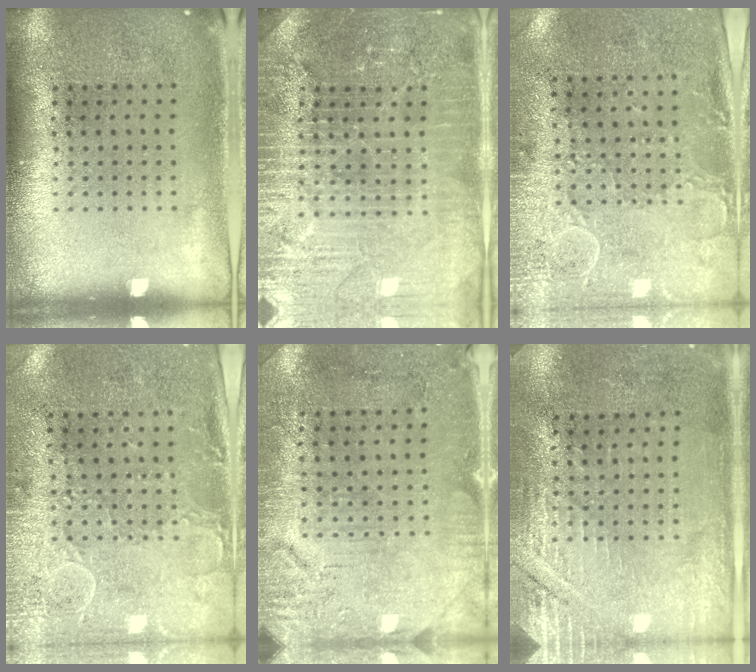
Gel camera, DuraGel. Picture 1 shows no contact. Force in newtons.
{"total": 4.3, "press": 4.1, "slide": 1.4}
{"total": 3.0, "press": 2.4, "slide": 1.8}
{"total": 3.0, "press": 2.4, "slide": 1.8}
{"total": 3.1, "press": 2.6, "slide": 1.6}
{"total": 2.8, "press": 2.7, "slide": 0.9}